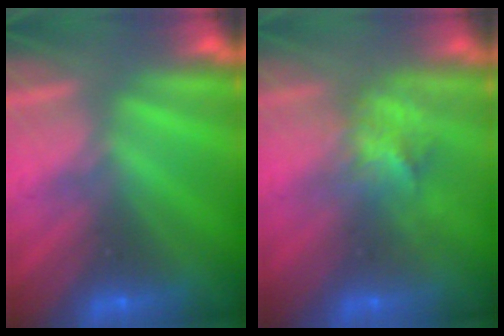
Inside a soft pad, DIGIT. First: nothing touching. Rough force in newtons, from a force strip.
{"total": 2.7}